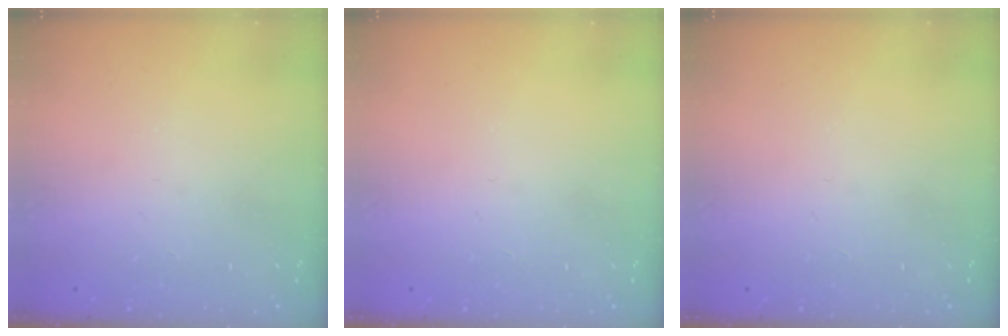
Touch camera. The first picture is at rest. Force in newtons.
{"total": 0.0}
{"total": 0.0}